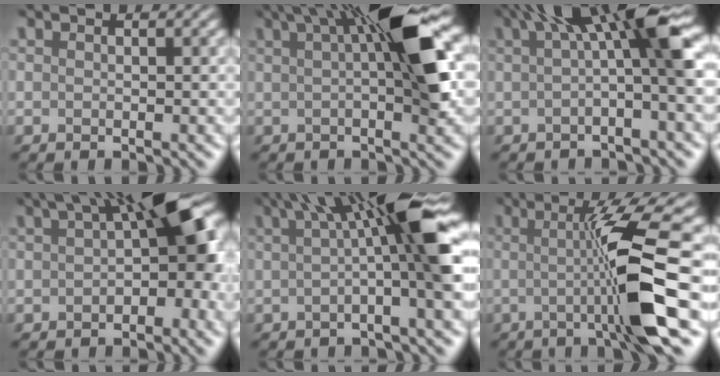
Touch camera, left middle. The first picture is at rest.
{"total": 9.1, "force": [2.8, 1.6, 8.6], "torque": [-0.118, 0.023, 0.045]}
{"total": 6.7, "force": [1.7, 0.8, 6.4], "torque": [-0.086, 0.024, 0.020]}
{"total": 8.5, "force": [1.3, 3.1, 7.8], "torque": [-0.089, 0.030, 0.012]}
{"total": 8.7, "force": [1.8, 1.1, 8.5], "torque": [-0.109, 0.026, 0.023]}
{"total": 7.6, "force": [-0.7, 0.5, 7.5], "torque": [-0.120, 0.002, -0.009]}